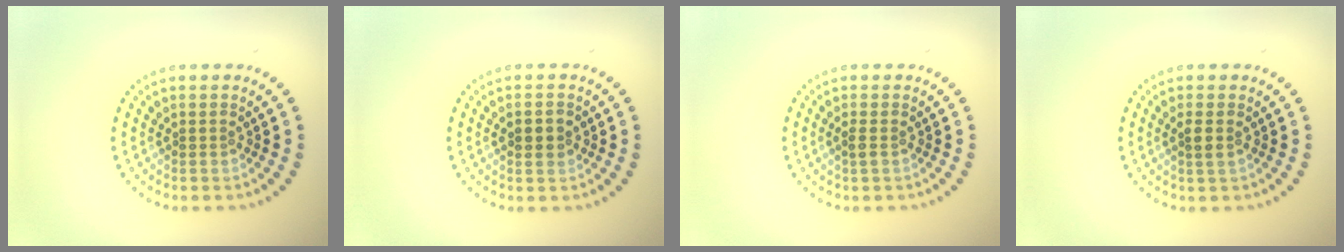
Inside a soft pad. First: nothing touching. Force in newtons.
{"total": 2.3, "press": 2.3, "slide": 0.0}
{"total": 0.8, "press": 0.8, "slide": 0.2}
{"total": 1.3, "press": 1.1, "slide": 0.6}